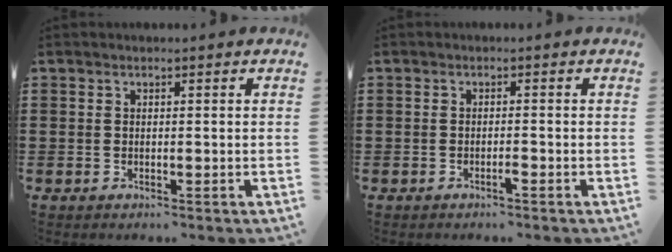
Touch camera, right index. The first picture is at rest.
{"total": 1.1, "force": [-0.8, 0.1, 0.8], "torque": [-0.015, -0.003, -0.014]}